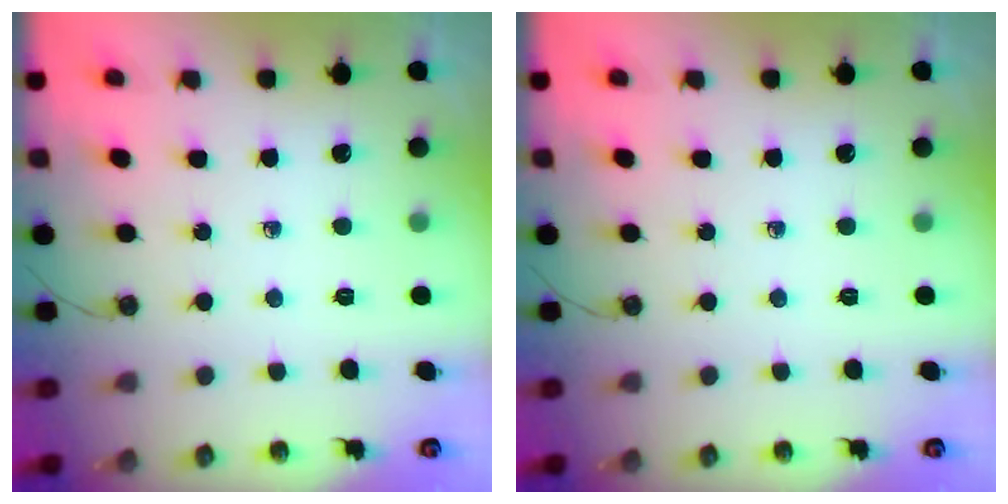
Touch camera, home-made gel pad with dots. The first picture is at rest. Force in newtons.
{"total": 0.0}